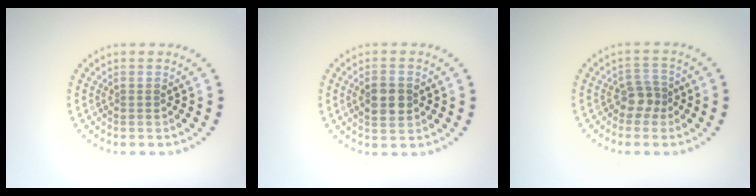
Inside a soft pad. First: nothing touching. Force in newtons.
{"total": 3.0, "press": 3.0, "slide": 0.2}
{"total": 2.1, "press": 1.7, "slide": 1.2}